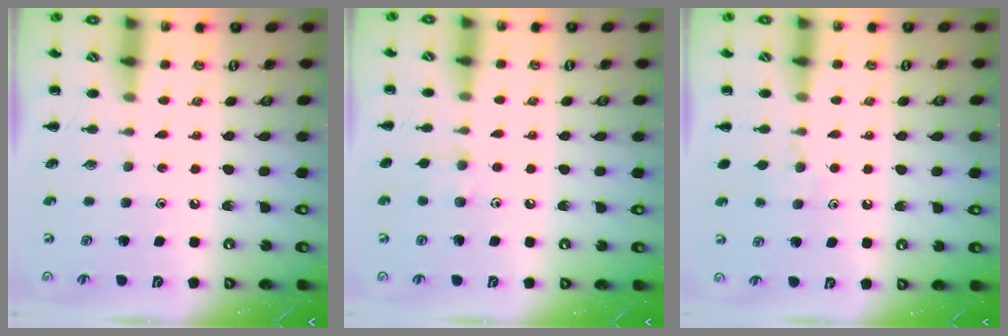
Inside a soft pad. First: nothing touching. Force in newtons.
{"total": 4.3, "press": 4.0, "slide": 1.6}
{"total": 5.4, "press": 5.2, "slide": 1.7}